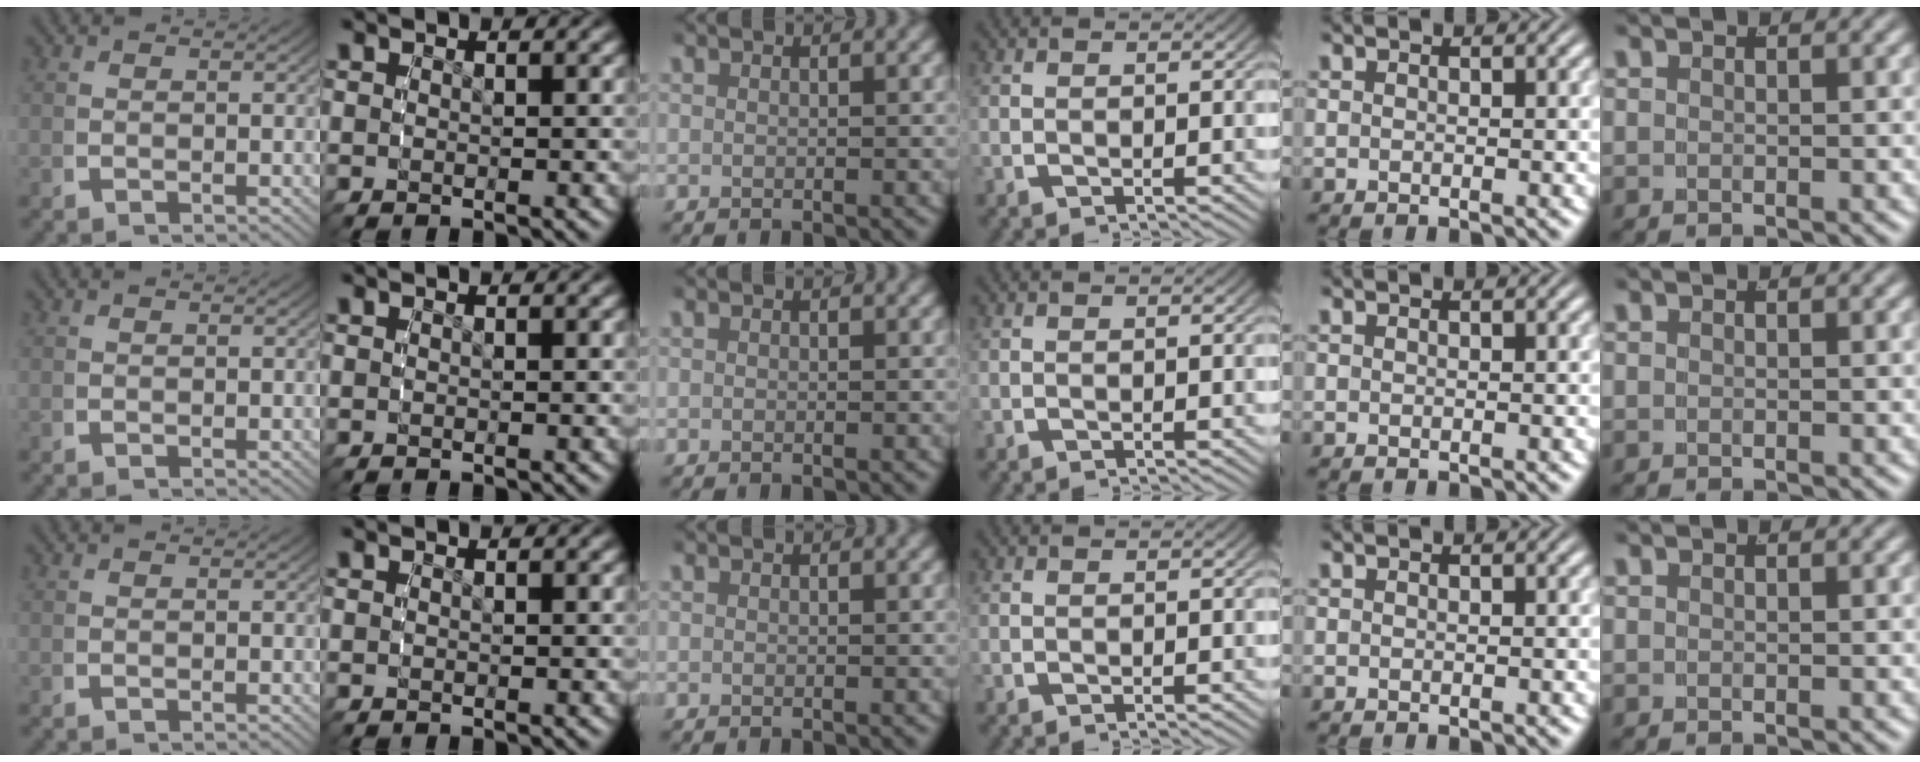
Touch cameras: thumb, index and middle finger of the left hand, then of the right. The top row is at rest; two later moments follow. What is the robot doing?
{"motion": "reach", "object": "jewelry box"}